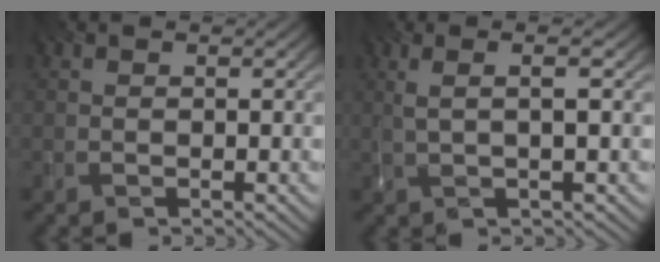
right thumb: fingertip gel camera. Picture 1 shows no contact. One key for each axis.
{"total": 3.1, "fx": 0.6, "fy": 0.2, "fz": 3.0, "tx": -0.047, "ty": 0.008, "tz": 0.010}